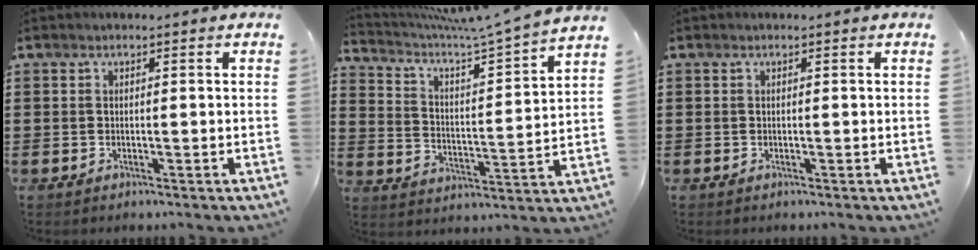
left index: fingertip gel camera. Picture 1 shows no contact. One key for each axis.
{"total": 5.5, "fx": 4.8, "fy": -0.7, "fz": 2.6, "tx": -0.073, "ty": -0.046, "tz": 0.071}
{"total": 0.0}